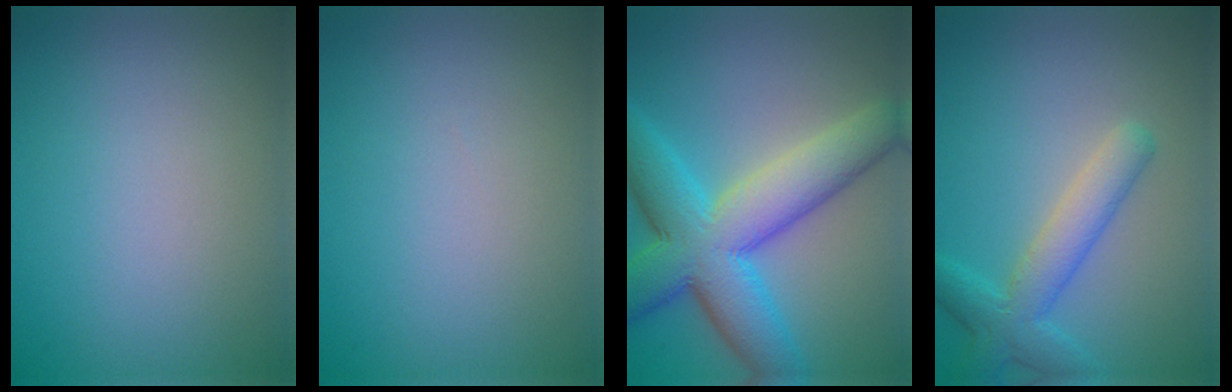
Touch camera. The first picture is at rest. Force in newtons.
{"total": 0.0}
{"total": 10.5, "press": 10.5, "slide": 0.3}
{"total": 4.2, "press": 4.2, "slide": 0.1}